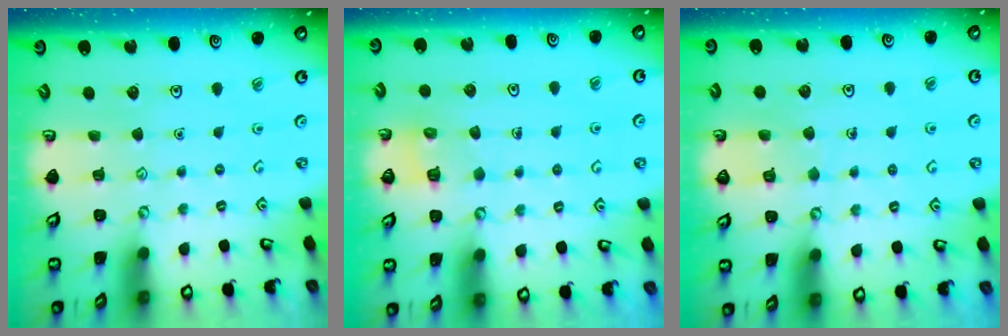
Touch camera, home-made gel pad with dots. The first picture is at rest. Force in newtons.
{"total": 5.5, "press": 5.4, "slide": 0.5}
{"total": 5.1, "press": 5.1, "slide": 0.4}